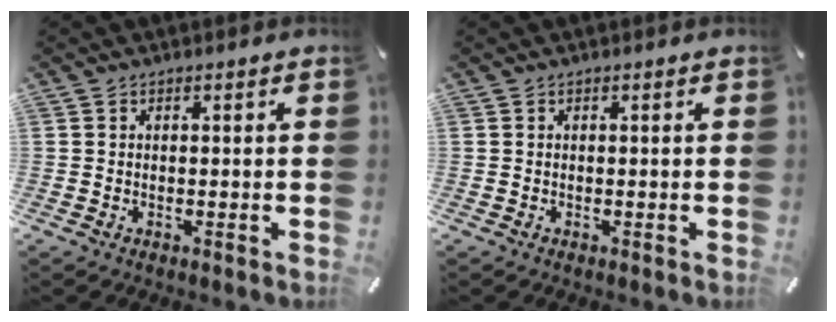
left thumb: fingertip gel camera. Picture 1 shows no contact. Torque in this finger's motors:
{"motor_torque": [-0.13, -0.10, 0.01, -0.01, 0.00]}